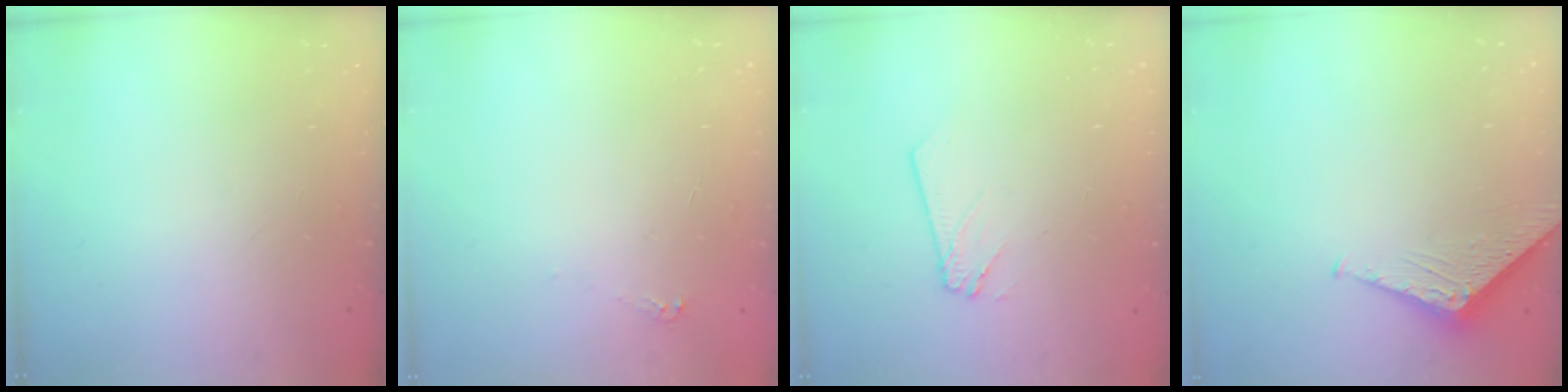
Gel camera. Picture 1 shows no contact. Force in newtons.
{"total": 2.5, "press": 2.5, "slide": 0.3}
{"total": 2.4, "press": 2.4, "slide": 0.2}
{"total": 4.1, "press": 4.1, "slide": 0.4}